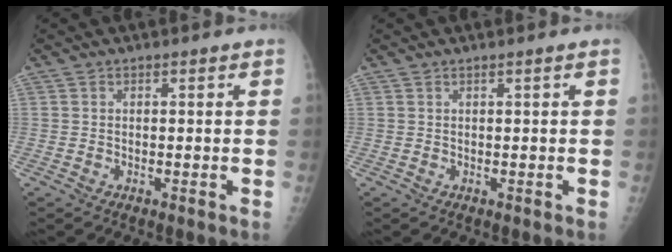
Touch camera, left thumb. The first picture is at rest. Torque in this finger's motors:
{"motor_torque": [-0.02, 0.06, -0.08, -0.15, 0.00]}